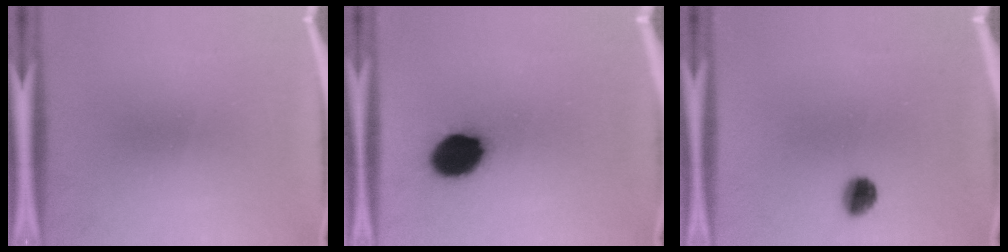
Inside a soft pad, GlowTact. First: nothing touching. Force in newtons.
{"total": 11.9}
{"total": 4.2}